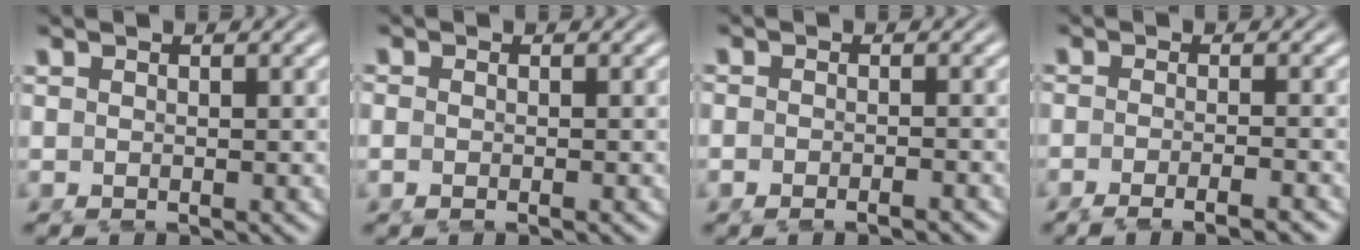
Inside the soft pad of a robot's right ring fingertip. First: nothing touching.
{"total": 1.2, "force": [-0.7, 0.5, 0.9], "torque": [-0.018, -0.004, -0.010]}
{"total": 1.9, "force": [-1.7, 0.3, 0.8], "torque": [-0.014, -0.001, -0.028]}
{"total": 3.6, "force": [-3.1, 0.3, 1.9], "torque": [-0.028, -0.004, -0.050]}